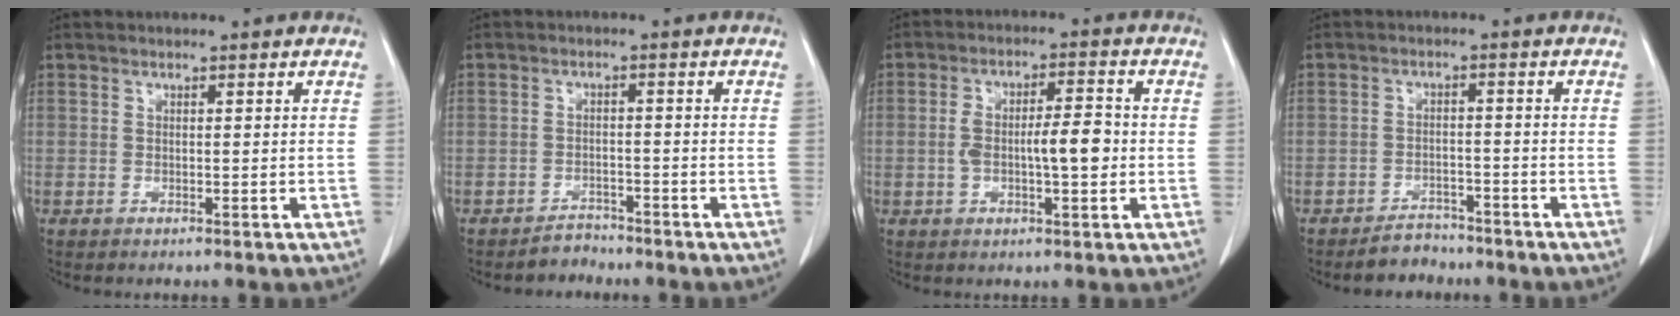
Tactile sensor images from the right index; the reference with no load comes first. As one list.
[{"total": 2.4, "force": [-2.2, 0.9, -0.4], "torque": [0.007, 0.001, -0.035]}, {"total": 7.4, "force": [-0.7, 2.0, 7.1], "torque": [-0.130, 0.014, -0.011]}, {"total": 3.8, "force": [-3.4, 1.8, 0.3], "torque": [-0.006, 0.004, -0.051]}]